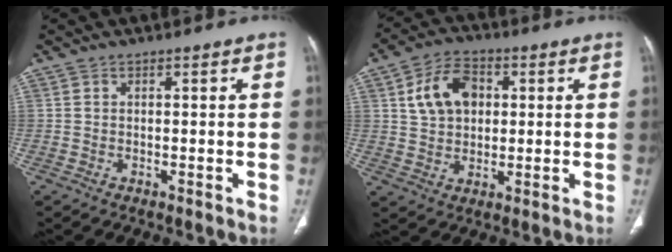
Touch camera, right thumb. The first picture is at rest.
{"total": 10.1, "force": [2.6, 7.2, 6.7], "torque": [-0.099, 0.005, 0.044]}